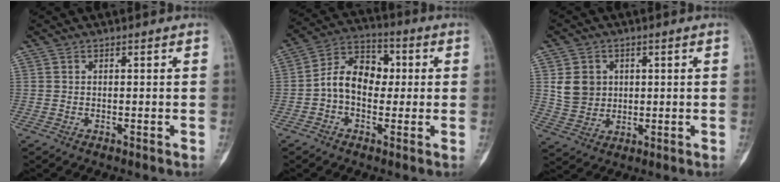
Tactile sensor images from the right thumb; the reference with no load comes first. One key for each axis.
{"total": 10.4, "fx": -0.2, "fy": 7.4, "fz": 7.3, "tx": -0.099, "ty": 0.034, "tz": -0.015}
{"total": 6.7, "fx": 1.5, "fy": 5.9, "fz": 2.9, "tx": -0.030, "ty": -0.006, "tz": 0.038}